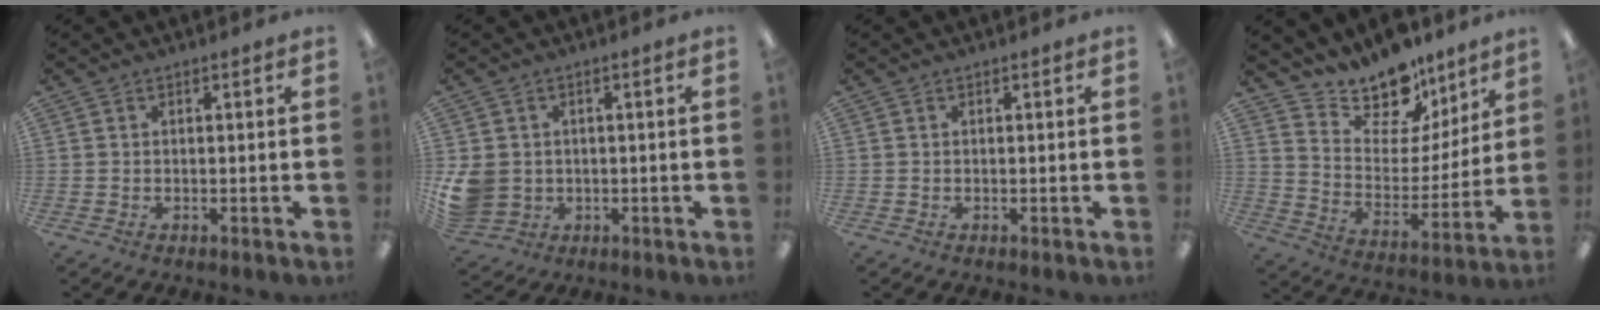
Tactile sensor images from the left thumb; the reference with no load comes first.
{"total": 6.7, "force": [0.1, 6.1, 2.7], "torque": [-0.076, 0.008, 0.005]}
{"total": 0.0}
{"total": 14.4, "force": [12.5, 6.3, 3.4], "torque": [-0.063, -0.110, 0.226]}